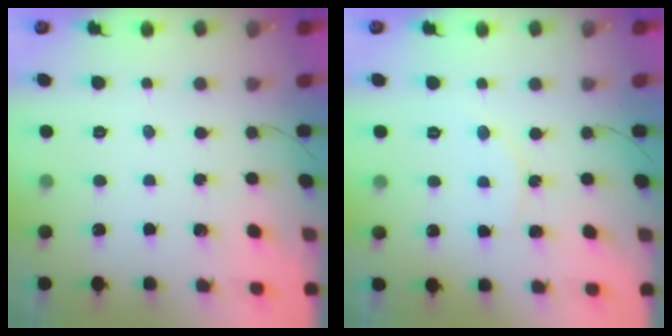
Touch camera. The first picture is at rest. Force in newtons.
{"total": 6.3, "press": 6.3, "slide": 0.6}